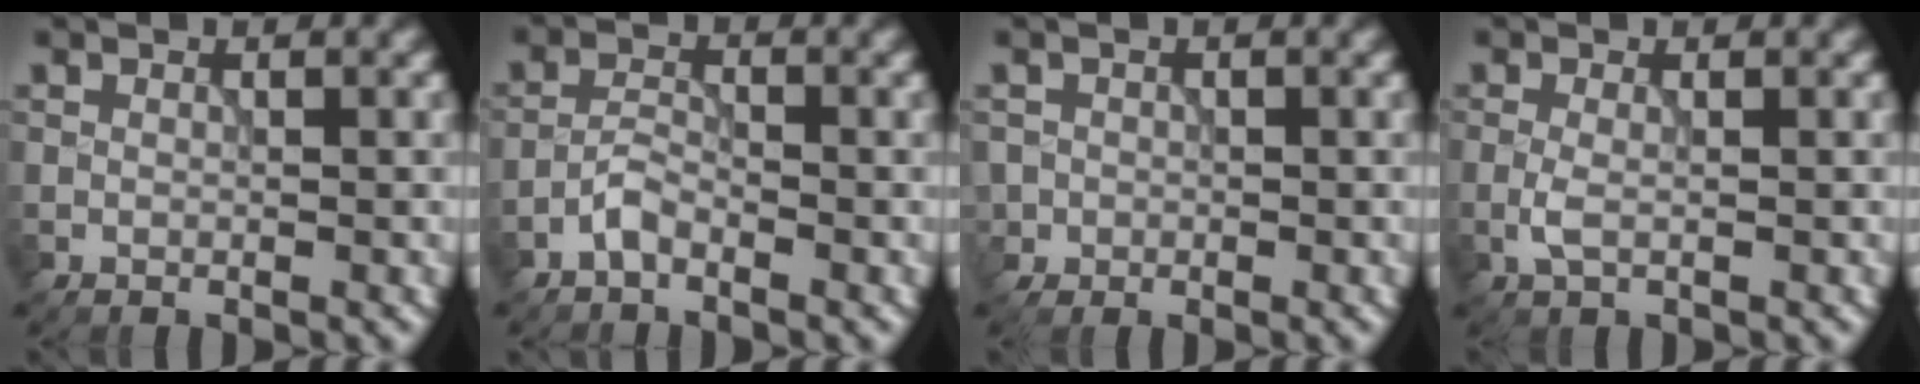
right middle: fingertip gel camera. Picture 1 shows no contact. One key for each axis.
{"total": 1.7, "fx": -1.3, "fy": 0.5, "fz": 1.0, "tx": -0.020, "ty": 0.006, "tz": -0.032}
{"total": 1.3, "fx": -0.5, "fy": 1.2, "fz": -0.2, "tx": 0.015, "ty": -0.003, "tz": -0.009}
{"total": 1.4, "fx": -0.4, "fy": 0.5, "fz": 1.3, "tx": -0.031, "ty": -0.001, "tz": -0.011}